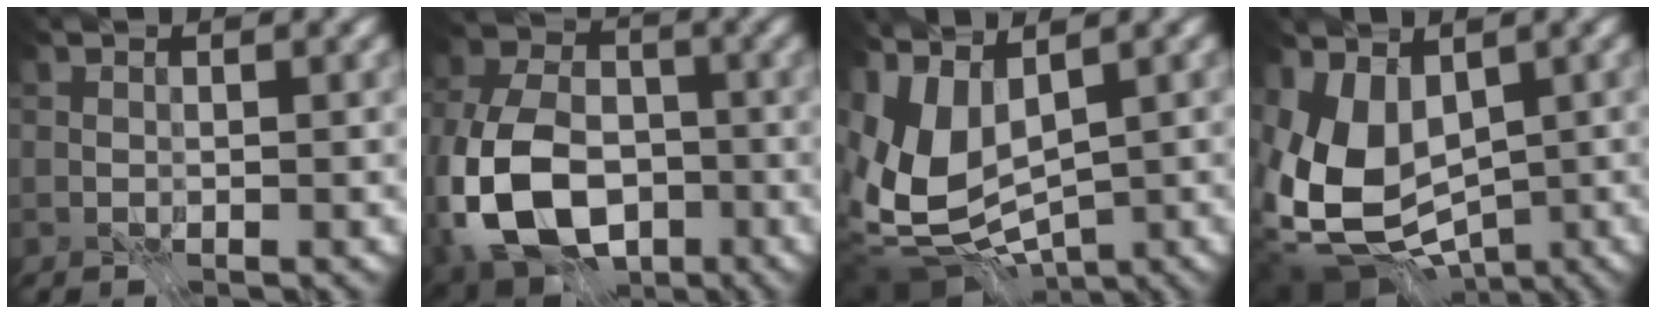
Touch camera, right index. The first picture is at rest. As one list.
[{"total": 13.2, "force": [-4.4, 9.1, 8.5], "torque": [-0.192, -0.023, -0.090]}, {"total": 11.2, "force": [-1.7, 6.6, 8.9], "torque": [-0.194, -0.019, -0.010]}, {"total": 11.5, "force": [-2.4, 7.7, 8.2], "torque": [-0.168, -0.032, -0.039]}]